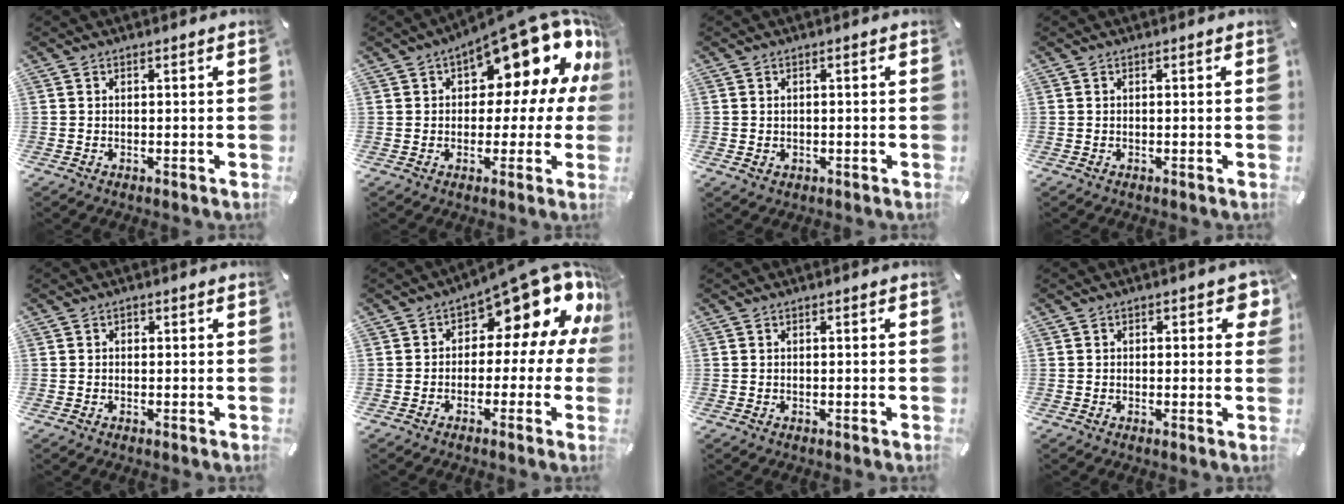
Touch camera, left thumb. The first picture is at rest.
{"total": 18.0, "force": [10.6, 8.4, 11.8], "torque": [-0.150, -0.090, 0.177]}
{"total": 1.3, "force": [0.1, 1.2, 0.4], "torque": [-0.009, 0.006, -0.001]}
{"total": 0.0}
{"total": 0.5, "force": [0.0, 0.5, 0.1], "torque": [-0.001, 0.005, -0.003]}
{"total": 14.9, "force": [8.6, 6.9, 10.1], "torque": [-0.125, -0.079, 0.138]}
{"total": 0.0}
{"total": 3.2, "force": [0.8, 1.9, 2.4], "torque": [-0.017, -0.003, 0.006]}